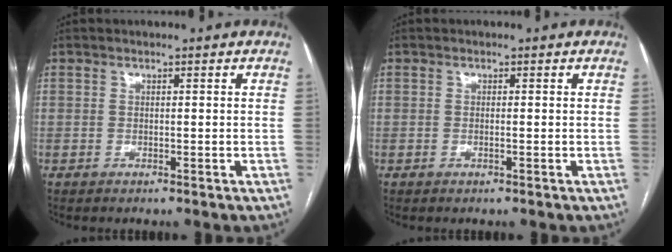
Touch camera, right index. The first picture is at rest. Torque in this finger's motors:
{"motor_torque": [-0.12, 0.06, -0.04, -0.01]}